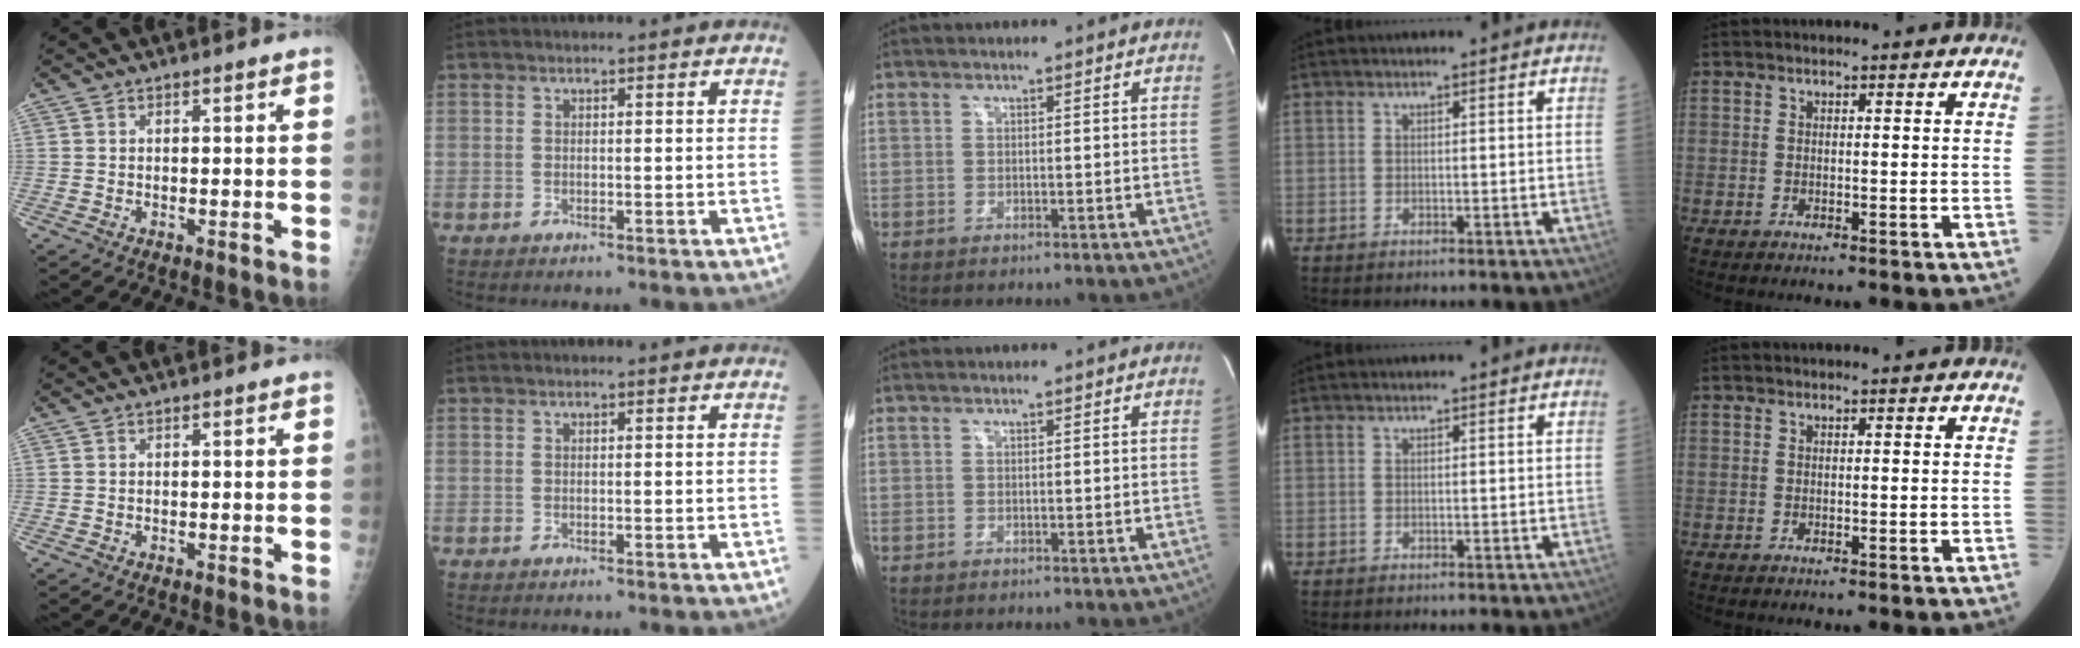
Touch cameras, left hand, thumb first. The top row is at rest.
{}